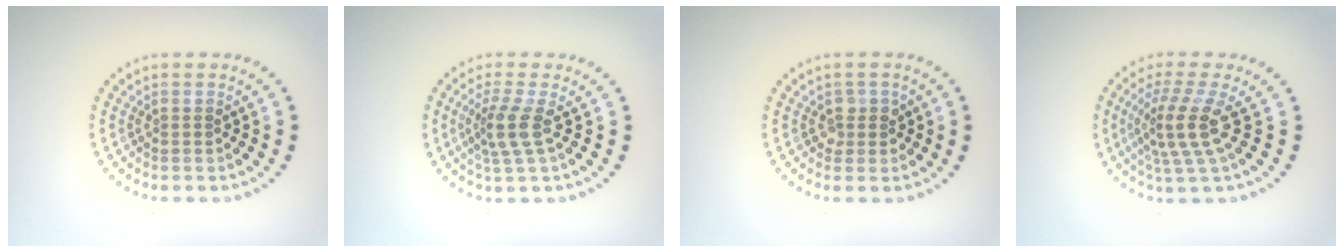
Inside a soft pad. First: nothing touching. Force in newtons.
{"total": 2.7, "press": 2.0, "slide": 1.8}
{"total": 1.5, "press": 1.4, "slide": 0.7}
{"total": 3.9, "press": 3.0, "slide": 2.5}